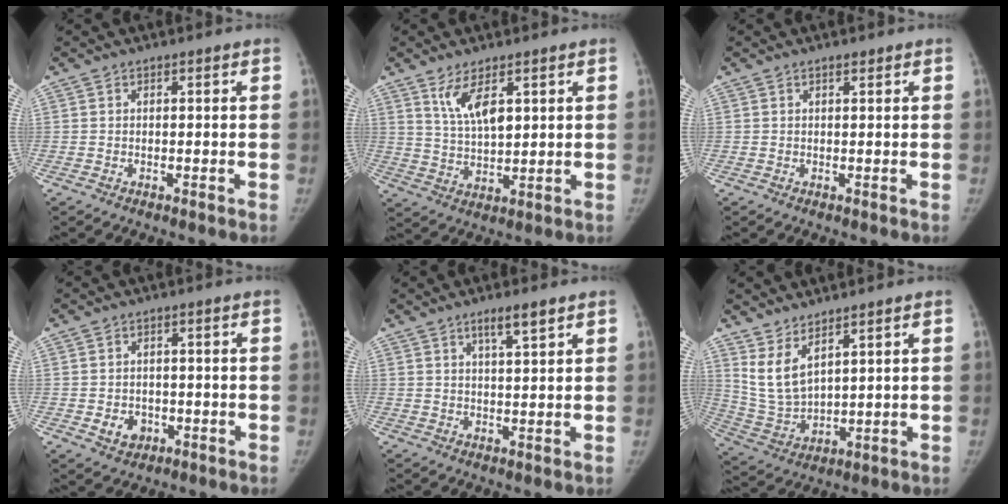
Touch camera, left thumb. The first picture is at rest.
{"total": 7.1, "force": [3.7, 2.9, 5.4], "torque": [-0.091, -0.022, 0.079]}
{"total": 0.7, "force": [0.6, 0.3, 0.3], "torque": [-0.005, -0.003, 0.010]}
{"total": 4.0, "force": [-1.2, 3.4, 1.8], "torque": [-0.011, 0.008, -0.008]}
{"total": 4.3, "force": [2.7, 0.5, 3.2], "torque": [-0.055, -0.016, 0.050]}
{"total": 8.1, "force": [5.1, 3.1, 5.5], "torque": [-0.101, -0.037, 0.122]}